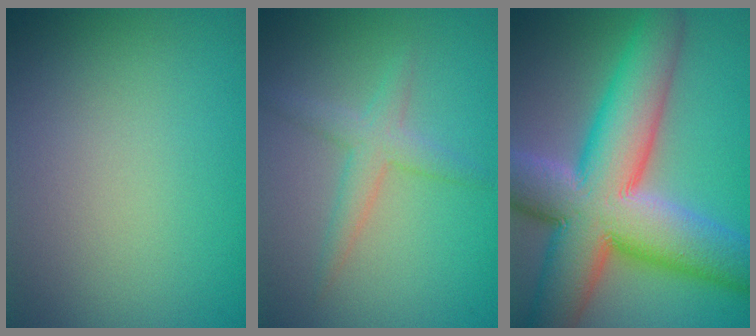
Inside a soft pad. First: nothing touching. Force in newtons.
{"total": 2.5, "press": 2.5, "slide": 0.0}
{"total": 14.4, "press": 14.4, "slide": 0.9}